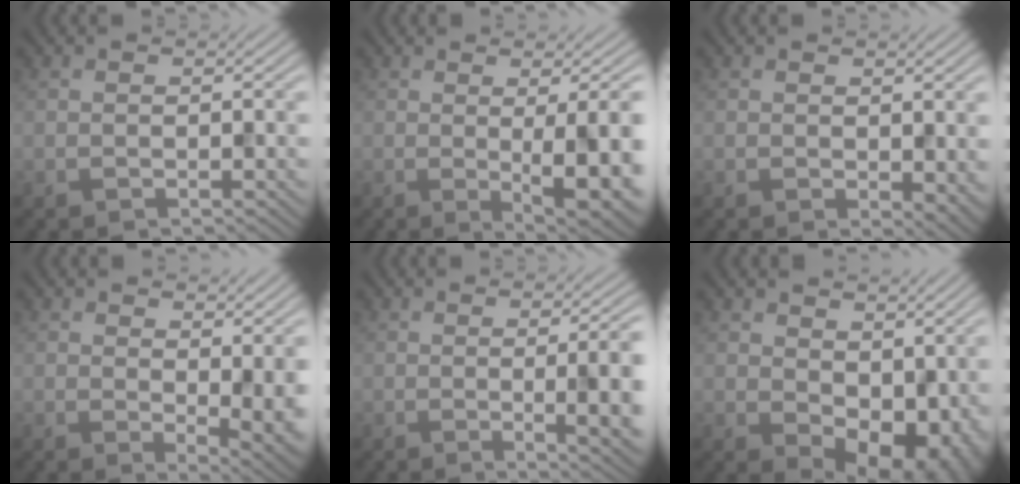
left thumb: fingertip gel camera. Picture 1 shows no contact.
{"total": 9.4, "force": [-0.5, 2.2, 9.1], "torque": [-0.118, 0.004, -0.002]}
{"total": 2.6, "force": [0.1, 1.6, 2.1], "torque": [-0.029, -0.007, 0.007]}
{"total": 5.9, "force": [1.8, 2.4, 5.1], "torque": [-0.075, -0.006, 0.033]}
{"total": 8.6, "force": [-0.5, 2.4, 8.2], "torque": [-0.093, 0.002, -0.006]}
{"total": 10.5, "force": [1.3, 7.0, 7.7], "torque": [-0.117, -0.030, 0.040]}